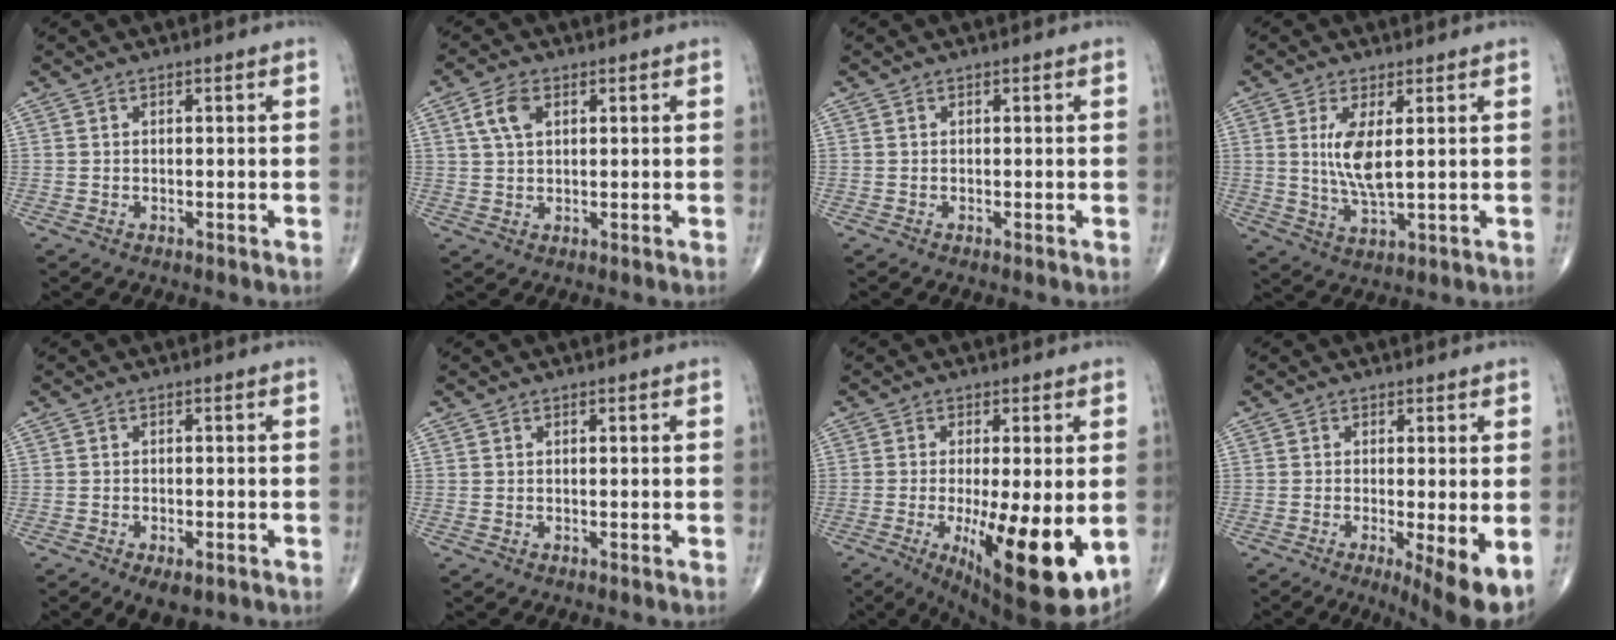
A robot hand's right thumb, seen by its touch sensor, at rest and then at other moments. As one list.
[{"total": 4.7, "force": [1.7, 2.7, 3.5], "torque": [-0.071, 0.003, 0.034]}, {"total": 0.0}, {"total": 7.2, "force": [1.5, 2.2, 6.7], "torque": [-0.139, -0.022, 0.036]}, {"total": 4.9, "force": [-2.8, 2.3, 3.3], "torque": [-0.046, 0.005, -0.038]}, {"total": 0.0}, {"total": 16.7, "force": [-3.7, 4.6, 15.7], "torque": [-0.222, -0.030, -0.038]}, {"total": 8.1, "force": [-2.5, 1.5, 7.5], "torque": [-0.110, -0.023, -0.039]}]